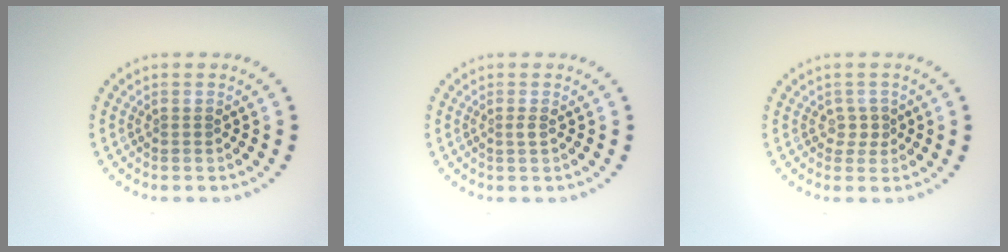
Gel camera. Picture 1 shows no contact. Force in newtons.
{"total": 0.7, "press": 0.4, "slide": 0.5}
{"total": 1.2, "press": 0.9, "slide": 0.7}